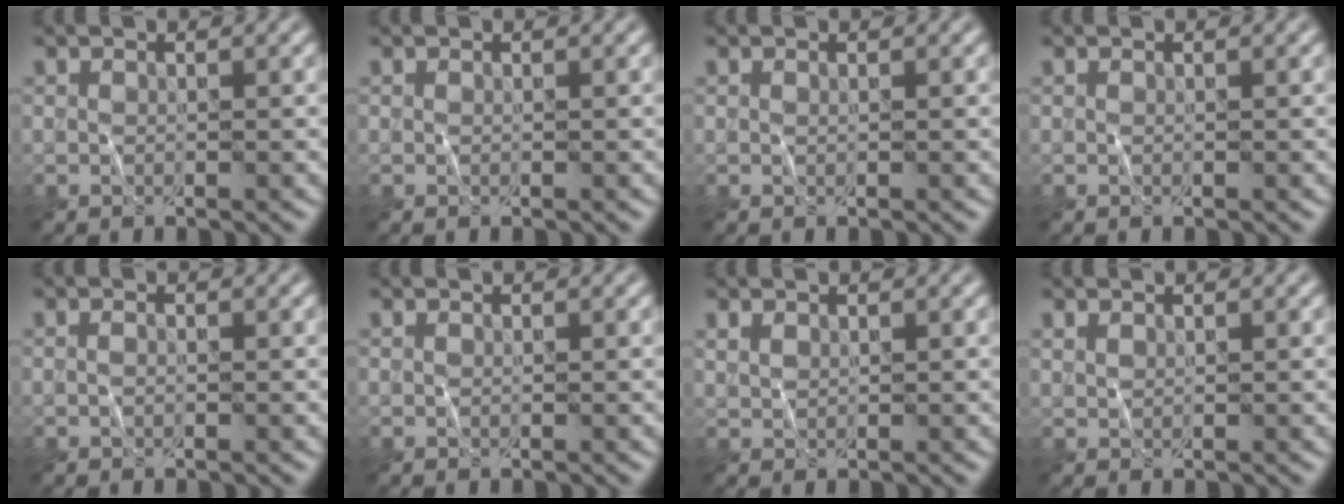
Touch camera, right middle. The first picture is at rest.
{"total": 0.0}
{"total": 0.0}
{"total": 0.0}
{"total": 0.5, "force": [-0.1, 0.3, 0.4], "torque": [-0.011, 0.000, -0.004]}
{"total": 0.0}
{"total": 1.0, "force": [0.6, 0.6, 0.5], "torque": [-0.018, 0.001, 0.019]}
{"total": 0.7, "force": [0.5, 0.4, 0.3], "torque": [-0.012, 0.001, 0.015]}